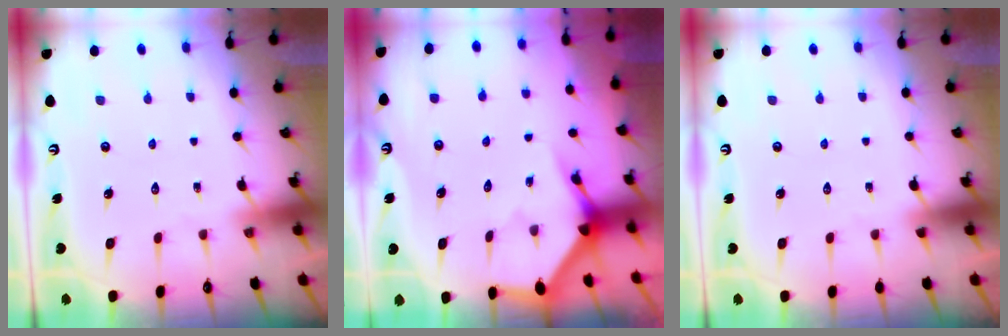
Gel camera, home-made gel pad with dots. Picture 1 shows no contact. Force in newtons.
{"total": 3.5, "press": 3.4, "slide": 0.2}
{"total": 0.0}